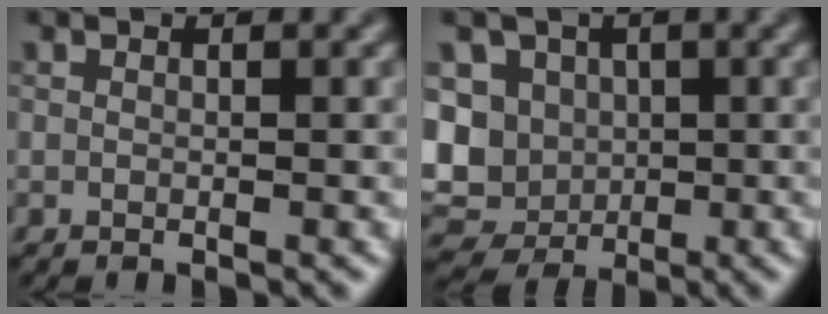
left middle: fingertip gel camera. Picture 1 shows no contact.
{"total": 8.9, "force": [0.0, 7.7, 4.4], "torque": [-0.069, 0.008, -0.028]}